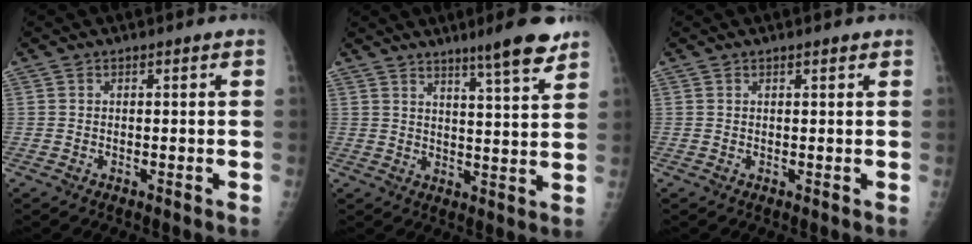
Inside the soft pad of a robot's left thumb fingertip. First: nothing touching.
{"total": 9.3, "force": [6.6, 0.6, 6.5], "torque": [-0.085, -0.041, 0.097]}
{"total": 1.0, "force": [0.7, 0.2, 0.7], "torque": [-0.010, -0.001, 0.009]}